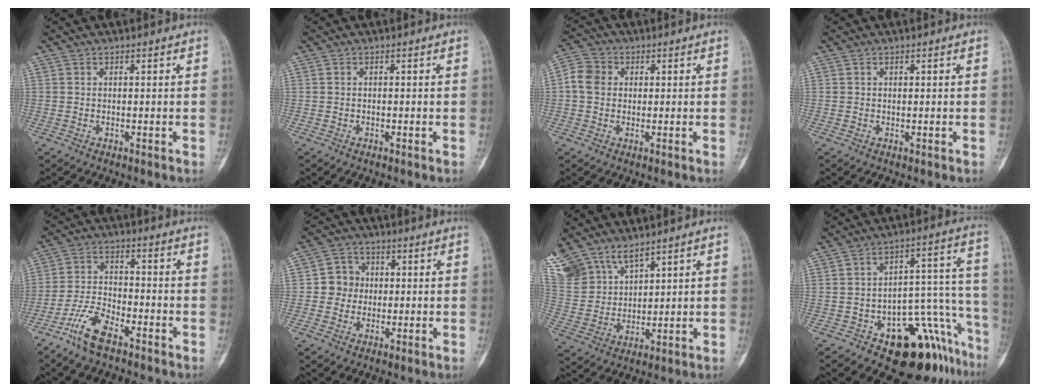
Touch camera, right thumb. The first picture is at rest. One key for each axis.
{"total": 0.0}
{"total": 5.2, "fx": 0.3, "fy": 4.6, "fz": 2.5, "tx": -0.040, "ty": 0.013, "tz": -0.001}
{"total": 0.0}
{"total": 8.2, "fx": -5.6, "fy": 3.1, "fz": 5.1, "tx": -0.109, "ty": 0.026, "tz": -0.117}
{"total": 5.4, "fx": 0.0, "fy": 5.2, "fz": 1.6, "tx": 0.007, "ty": 0.011, "tz": -0.007}
{"total": 13.5, "fx": 10.0, "fy": 7.2, "fz": 5.5, "tx": -0.112, "ty": -0.022, "tz": 0.216}
{"total": 17.1, "fx": -10.6, "fy": 7.6, "fz": 11.0, "tx": -0.052, "ty": 0.125, "tz": -0.146}